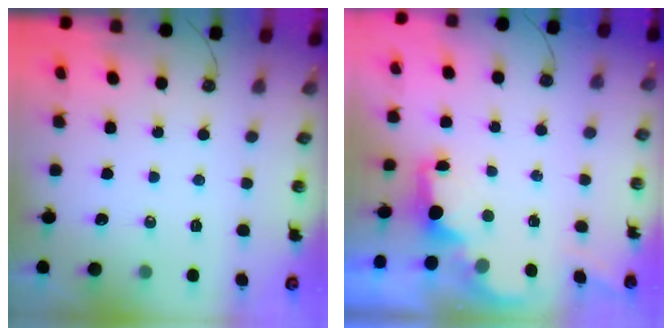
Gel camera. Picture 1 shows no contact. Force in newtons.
{"total": 2.0, "press": 1.9, "slide": 0.8}